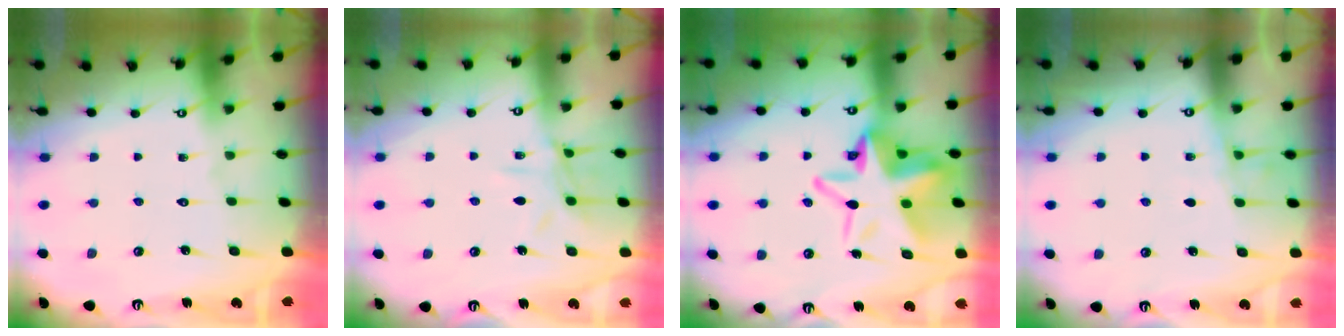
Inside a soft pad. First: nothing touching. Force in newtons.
{"total": 8.2, "press": 8.1, "slide": 0.7}
{"total": 14.4, "press": 14.0, "slide": 3.6}
{"total": 3.8, "press": 3.8, "slide": 0.4}